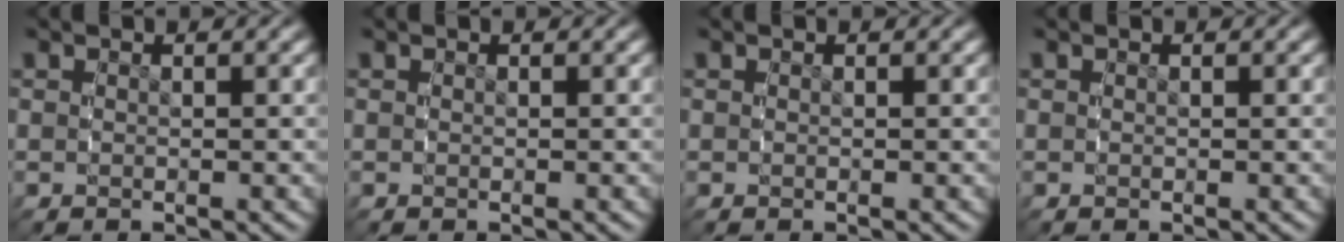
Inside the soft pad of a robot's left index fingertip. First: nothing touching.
{"total": 0.0}
{"total": 0.0}
{"total": 0.0}